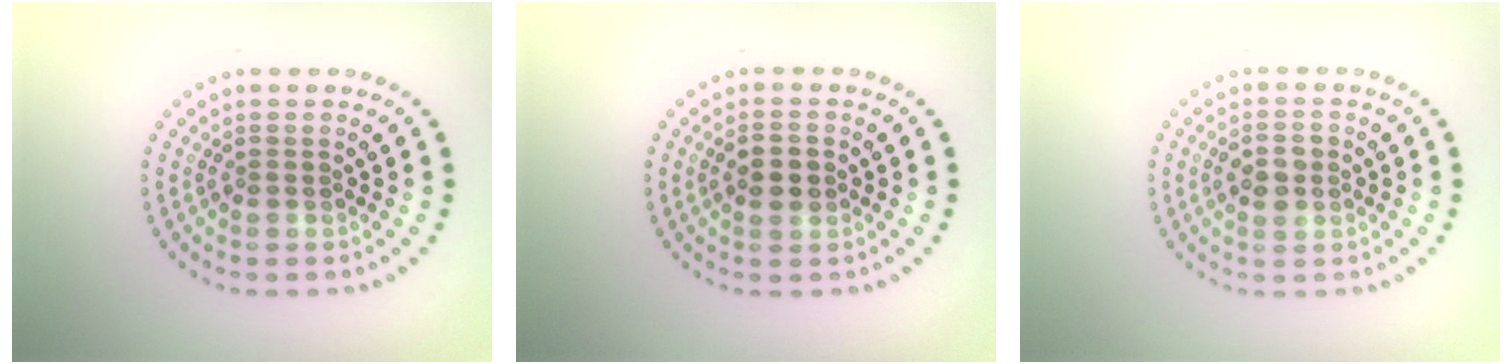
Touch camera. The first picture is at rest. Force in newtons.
{"total": 2.3, "press": 2.3, "slide": 0.2}
{"total": 2.7, "press": 2.7, "slide": 0.1}